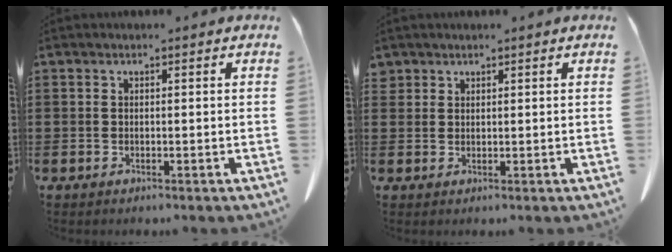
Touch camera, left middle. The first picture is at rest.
{"total": 1.5, "force": [1.4, 0.7, 0.1], "torque": [-0.006, 0.000, 0.028]}